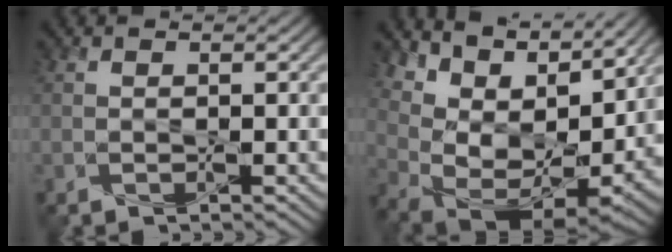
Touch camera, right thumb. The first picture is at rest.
{"total": 14.4, "force": [9.0, 6.8, 9.0], "torque": [-0.187, 0.030, 0.152]}